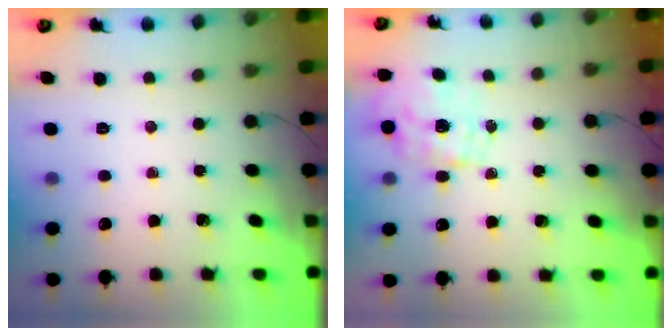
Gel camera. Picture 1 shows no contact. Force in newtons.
{"total": 1.6, "press": 1.4, "slide": 0.8}